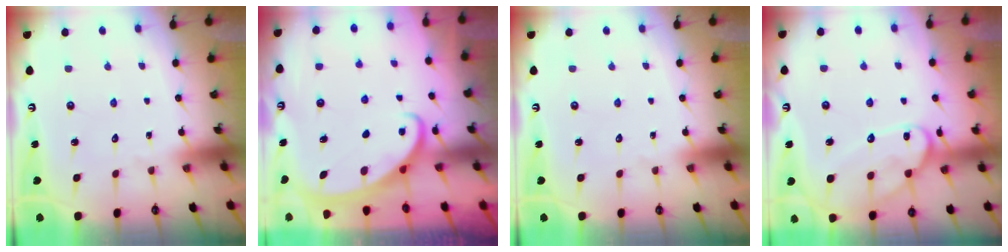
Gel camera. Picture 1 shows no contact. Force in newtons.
{"total": 2.6, "press": 2.6, "slide": 0.4}
{"total": 0.0}
{"total": 13.5, "press": 13.4, "slide": 1.1}